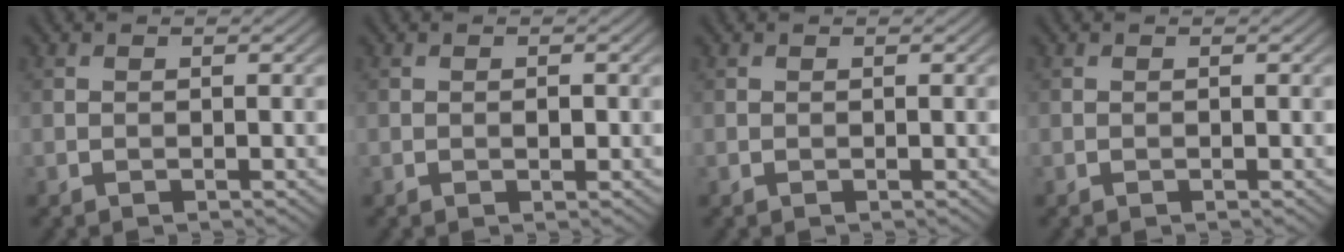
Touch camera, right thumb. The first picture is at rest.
{"total": 0.8, "force": [-0.1, 0.4, 0.6], "torque": [-0.008, -0.001, -0.002]}
{"total": 0.0}
{"total": 0.0}